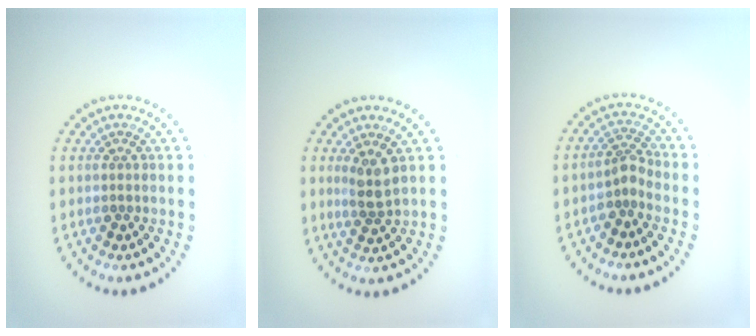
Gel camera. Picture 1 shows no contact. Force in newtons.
{"total": 2.3, "press": 1.8, "slide": 1.4}
{"total": 2.0, "press": 1.5, "slide": 1.3}